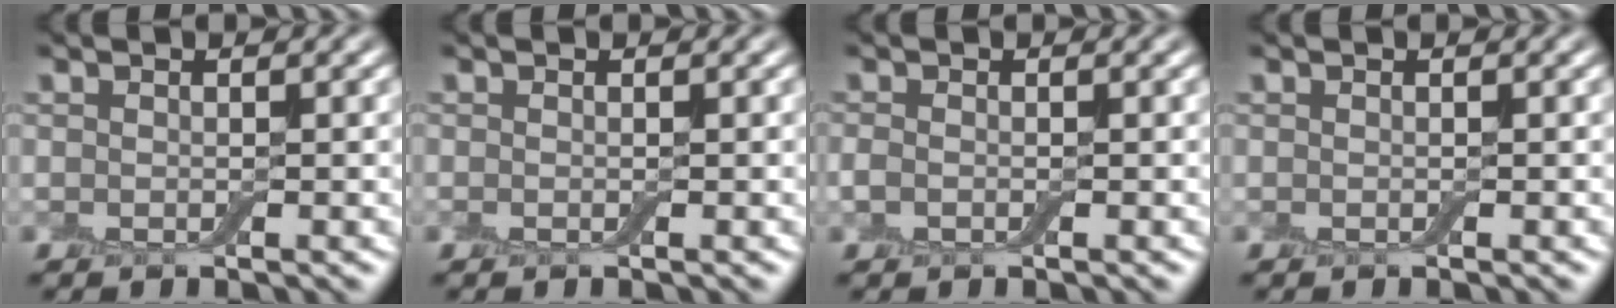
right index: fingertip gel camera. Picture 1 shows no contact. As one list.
[{"total": 0.0}, {"total": 0.7, "force": [-0.3, 0.5, 0.5], "torque": [-0.013, -0.002, -0.007]}, {"total": 0.0}]